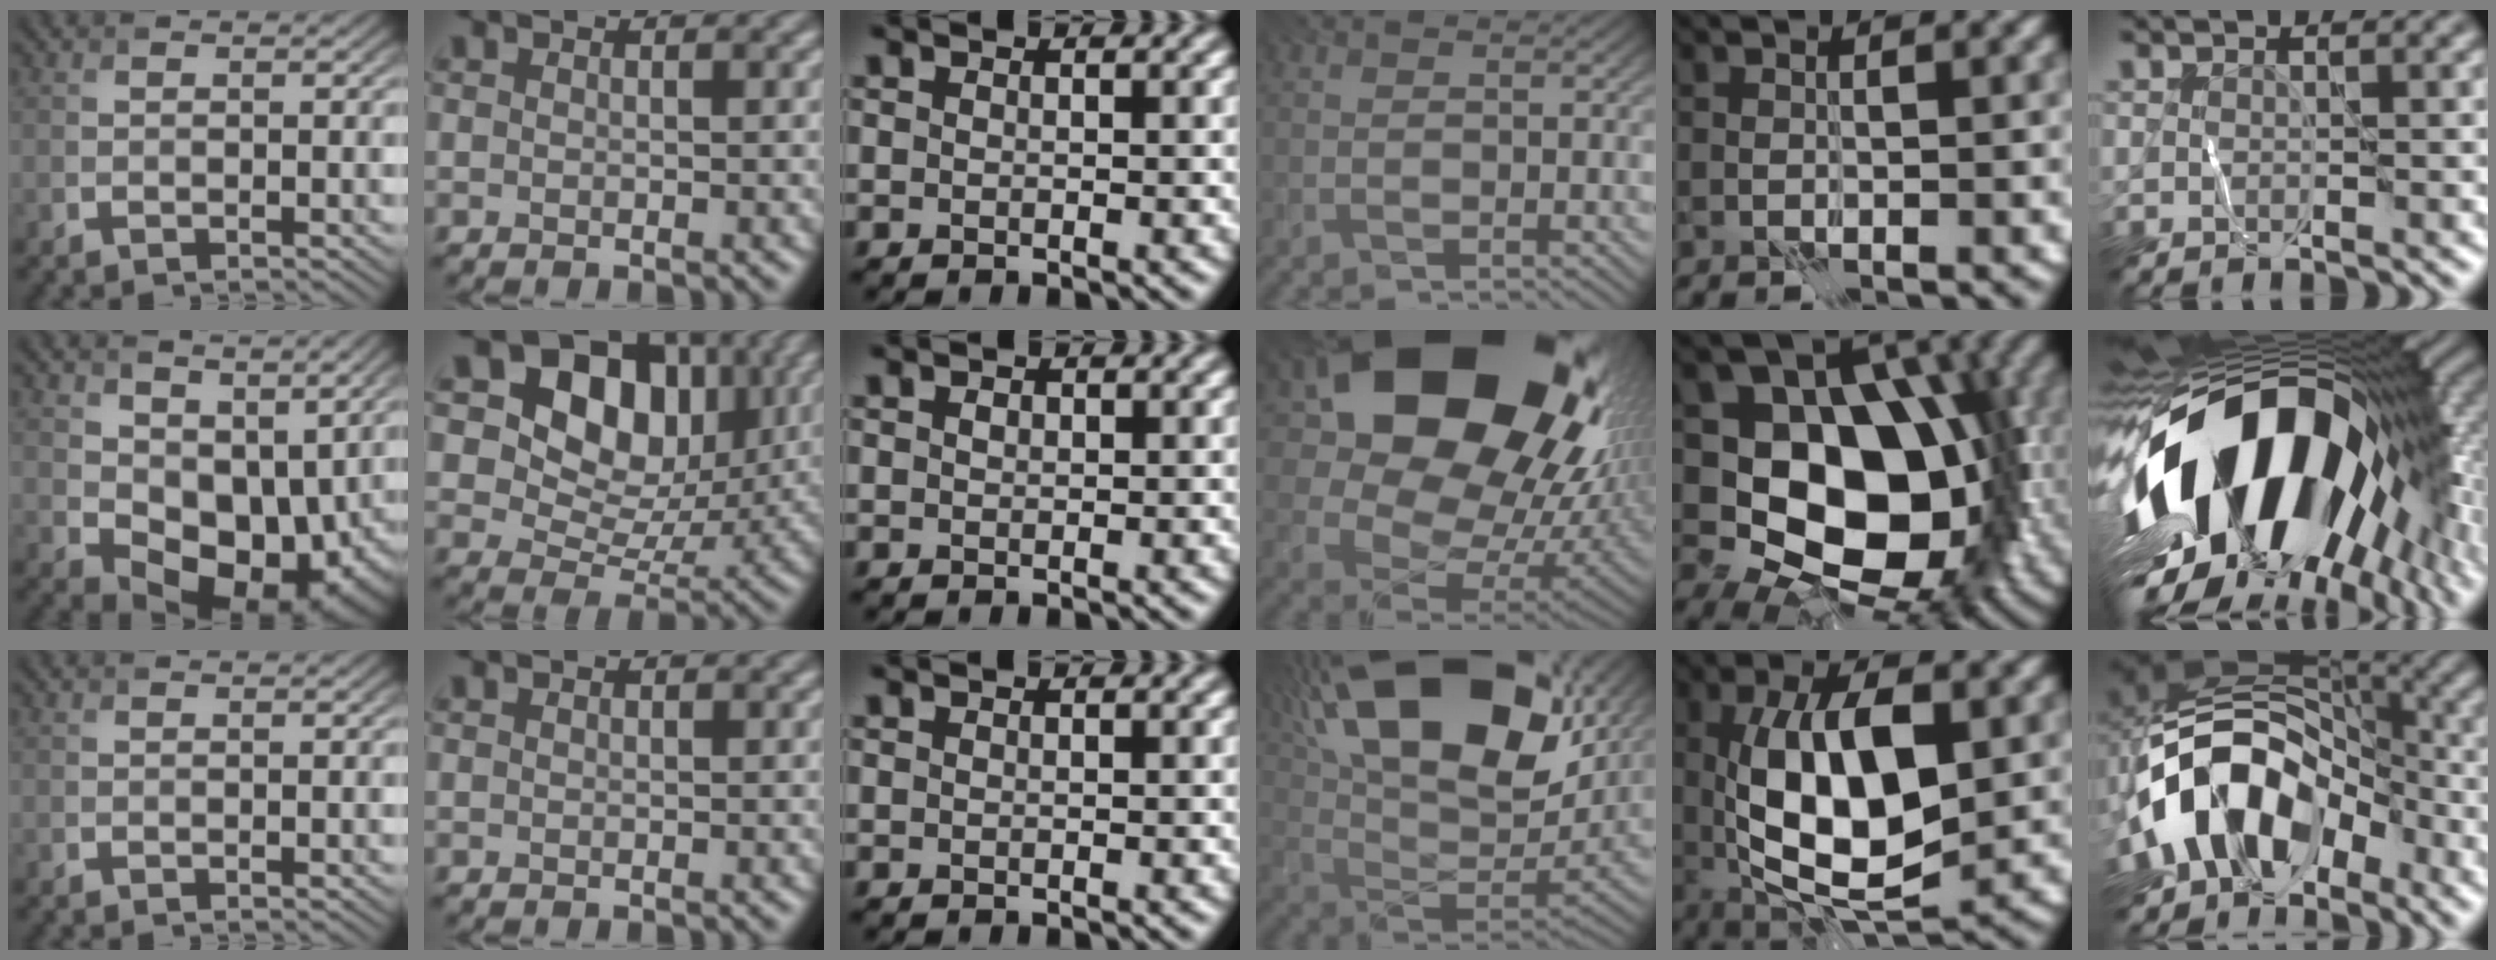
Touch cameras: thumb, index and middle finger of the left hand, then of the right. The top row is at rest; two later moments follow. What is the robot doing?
{"motion": "wipe", "object": "whiteboard"}